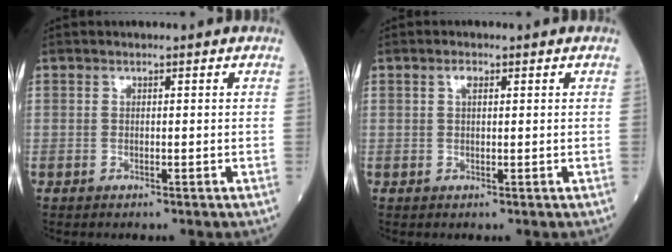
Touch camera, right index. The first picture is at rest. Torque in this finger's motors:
{"motor_torque": [0.22, 0.04, -0.03, 0.02]}